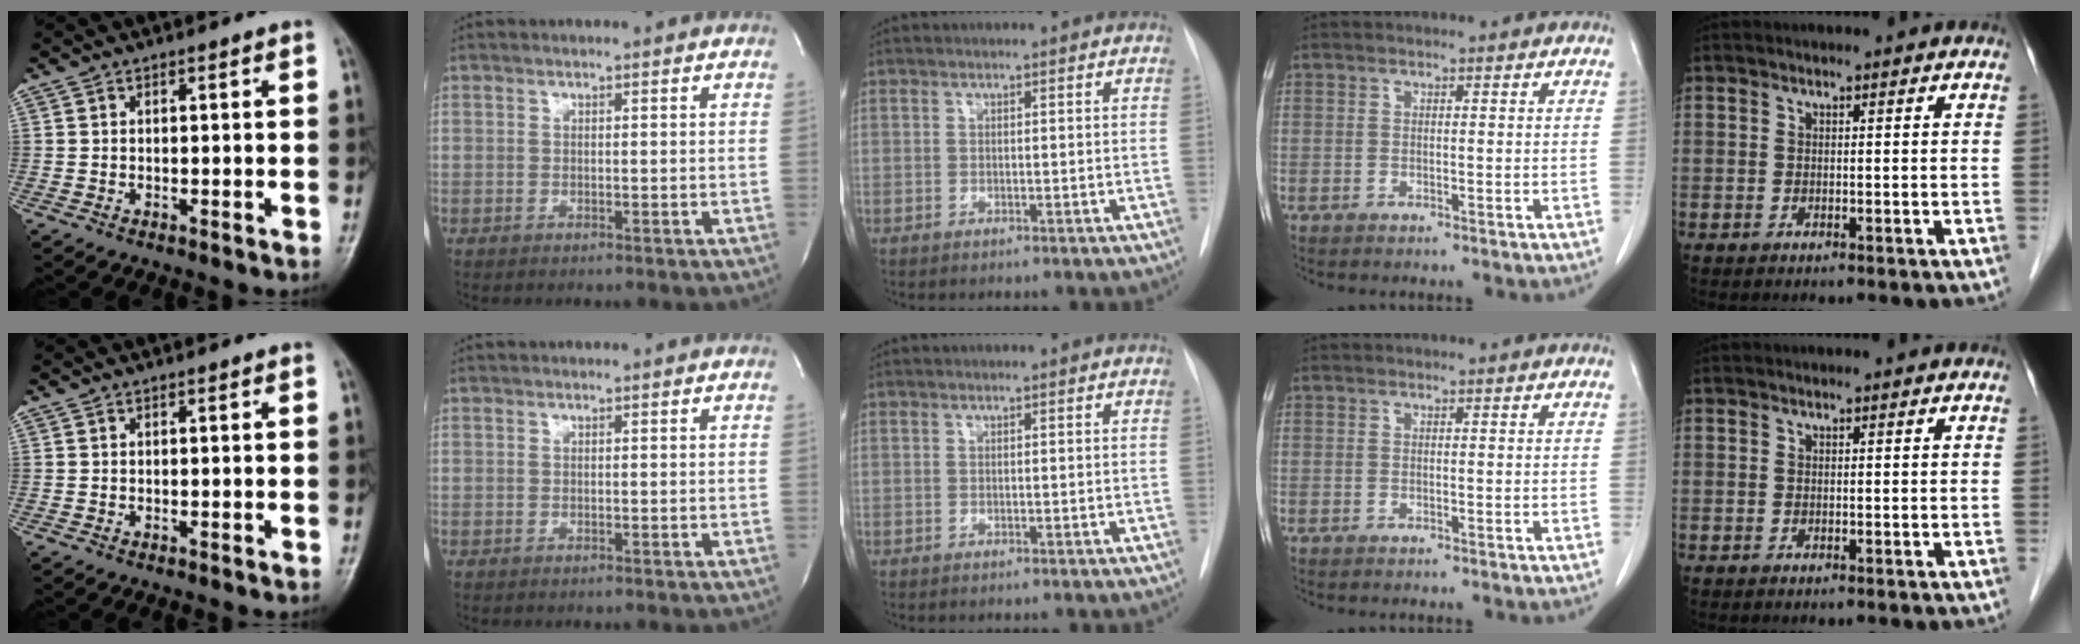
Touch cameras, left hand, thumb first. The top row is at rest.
{}